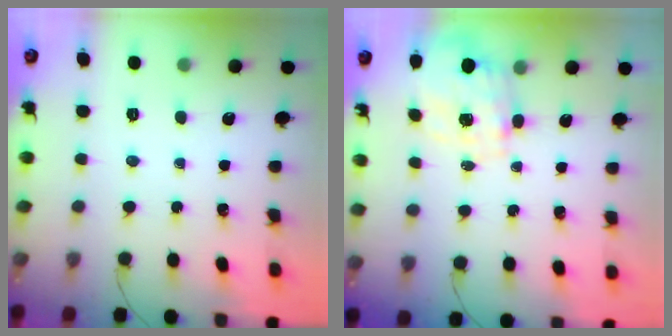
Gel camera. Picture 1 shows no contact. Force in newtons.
{"total": 2.7, "press": 2.5, "slide": 1.1}